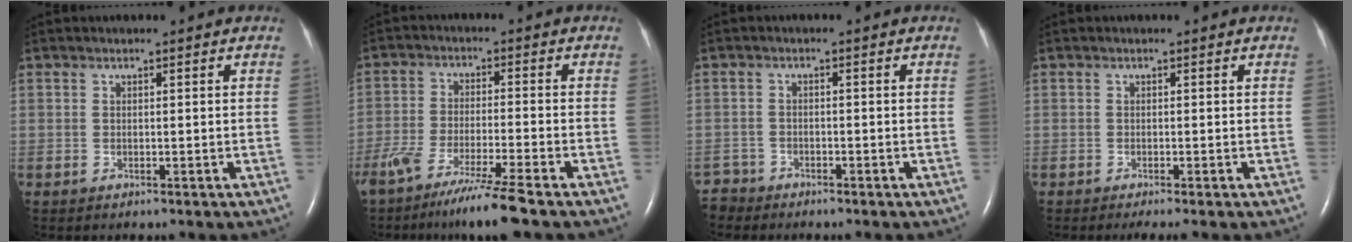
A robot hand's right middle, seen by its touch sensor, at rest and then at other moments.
{"total": 10.3, "force": [-7.8, -1.1, 6.6], "torque": [-0.116, -0.036, -0.134]}
{"total": 2.8, "force": [-2.6, 0.8, -1.0], "torque": [0.015, -0.004, -0.052]}
{"total": 1.9, "force": [-1.5, -0.3, 1.1], "torque": [-0.015, -0.005, -0.021]}